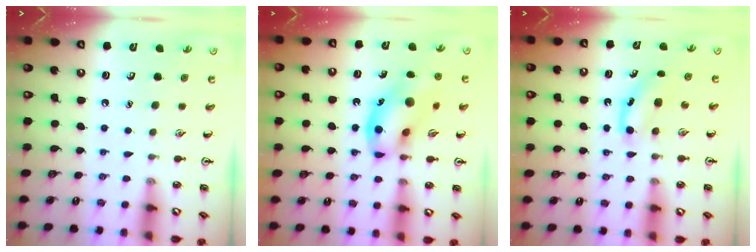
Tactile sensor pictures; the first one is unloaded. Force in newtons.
{"total": 13.4, "press": 13.3, "slide": 2.2}
{"total": 4.2, "press": 3.9, "slide": 1.3}